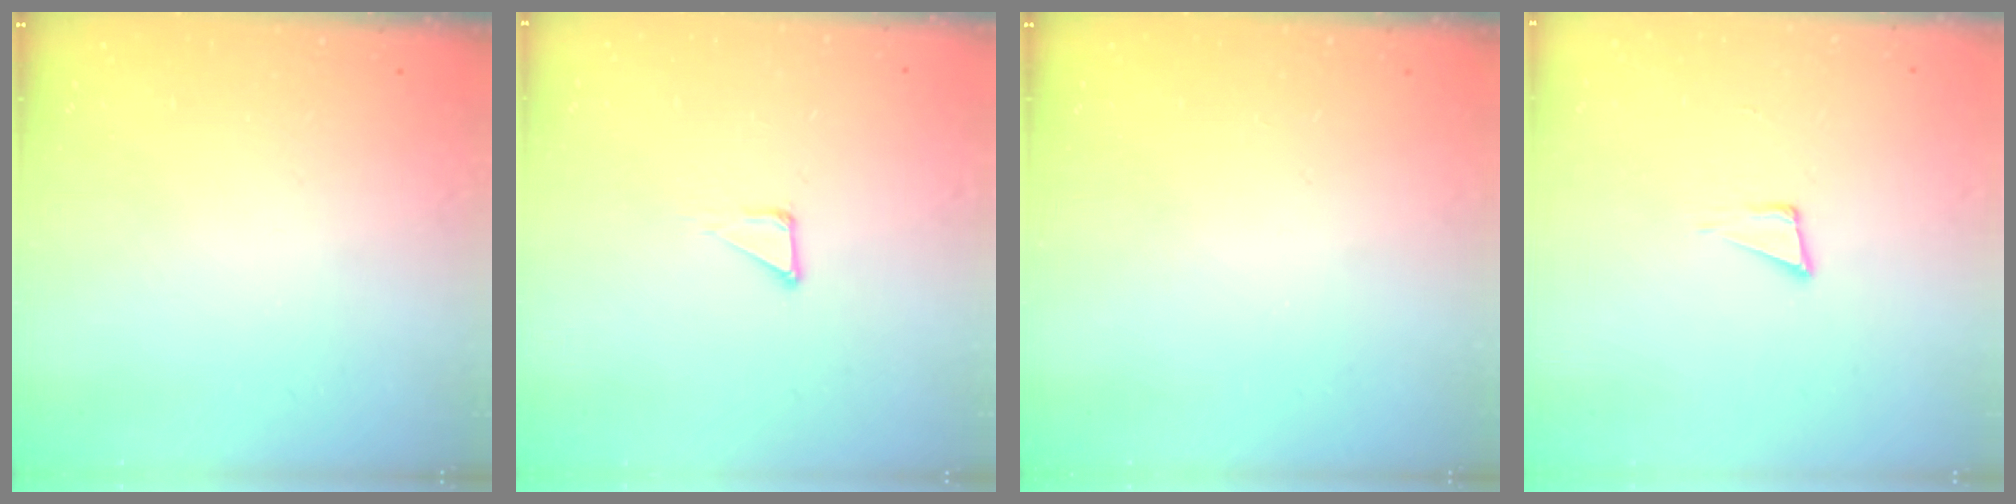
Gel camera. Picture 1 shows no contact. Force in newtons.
{"total": 3.1, "press": 3.1, "slide": 0.2}
{"total": 0.0}
{"total": 4.0, "press": 2.8, "slide": 2.9}